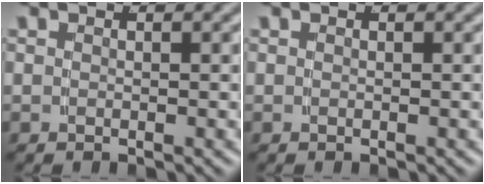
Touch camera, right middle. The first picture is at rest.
{"total": 0.0}